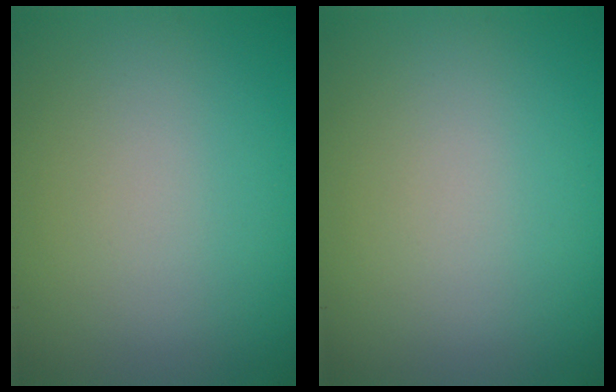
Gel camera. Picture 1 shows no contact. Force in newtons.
{"total": 0.0}